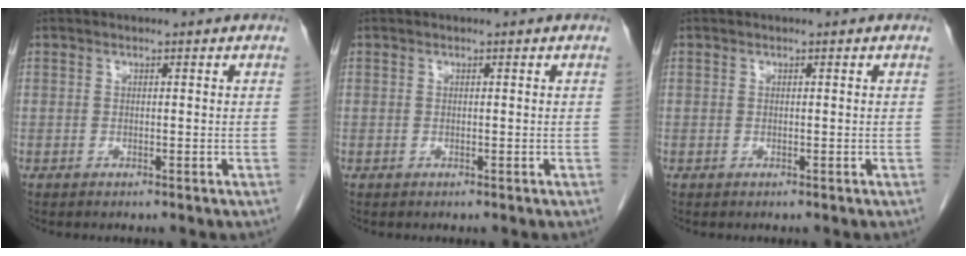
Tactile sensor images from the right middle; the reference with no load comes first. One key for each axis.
{"total": 0.0}
{"total": 0.0}